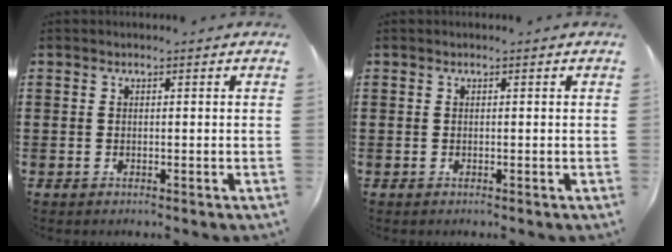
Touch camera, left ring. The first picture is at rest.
{"total": 0.0}